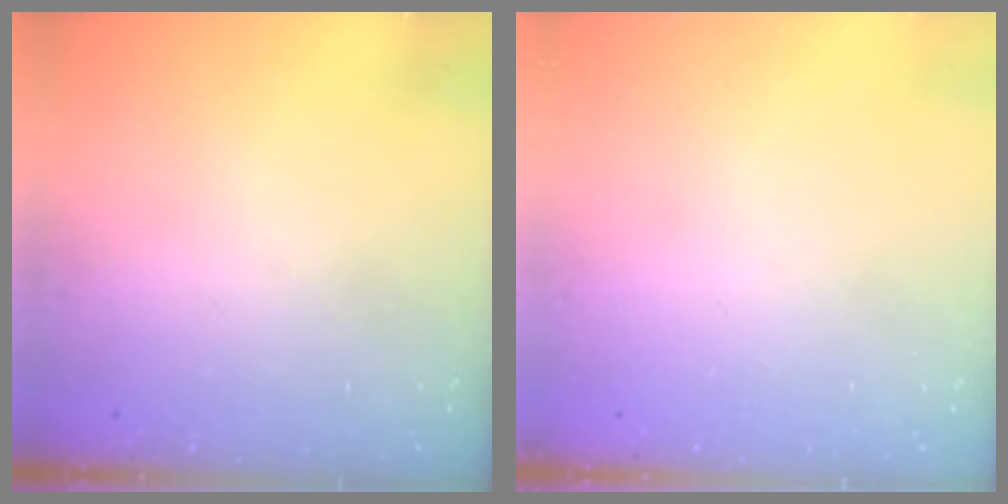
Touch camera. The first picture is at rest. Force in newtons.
{"total": 0.0}